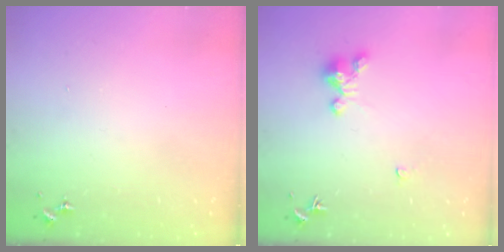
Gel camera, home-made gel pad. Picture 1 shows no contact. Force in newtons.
{"total": 4.1, "press": 4.1, "slide": 0.4}